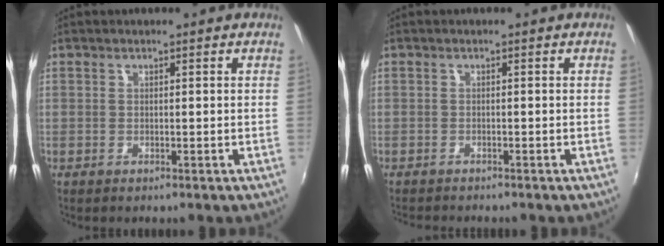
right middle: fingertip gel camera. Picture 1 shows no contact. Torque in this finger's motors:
{"motor_torque": [0.59, -0.74, 0.09, 0.06]}